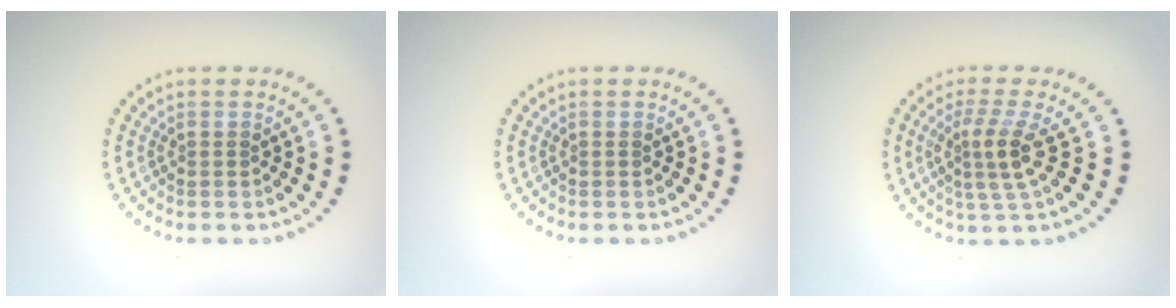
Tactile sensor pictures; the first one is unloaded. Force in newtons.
{"total": 0.0}
{"total": 3.1, "press": 2.4, "slide": 2.0}